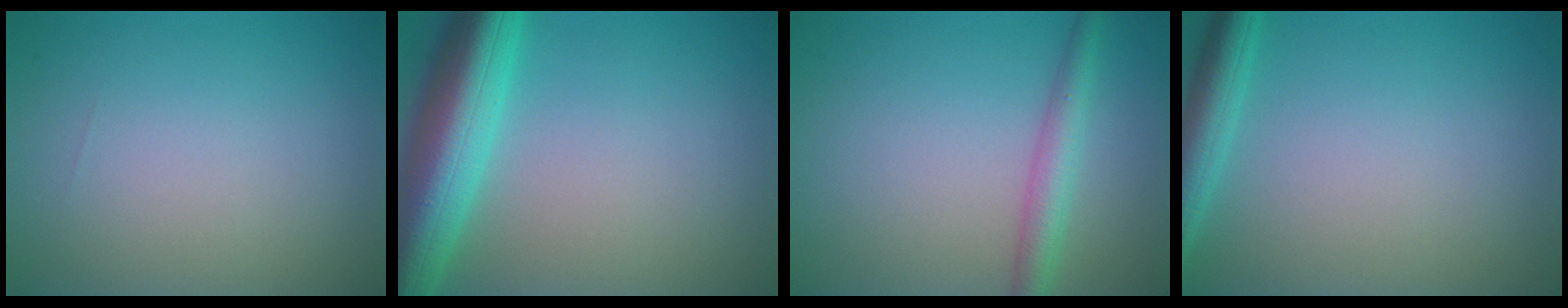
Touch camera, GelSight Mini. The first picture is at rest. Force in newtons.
{"total": 9.4, "press": 9.4, "slide": 0.5}
{"total": 3.0, "press": 3.0, "slide": 0.1}
{"total": 3.5, "press": 3.5, "slide": 0.2}